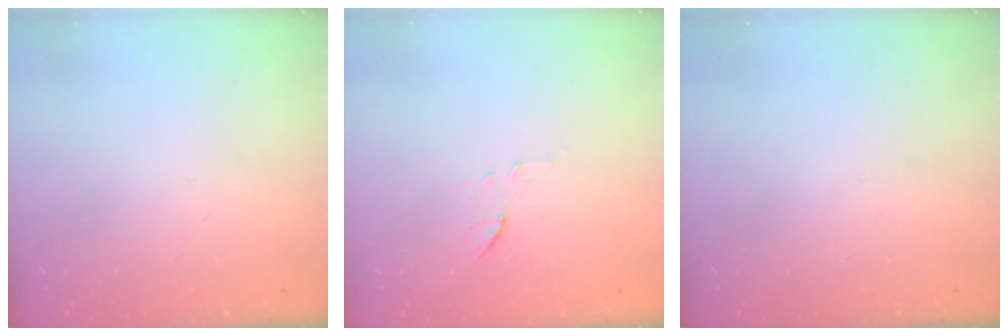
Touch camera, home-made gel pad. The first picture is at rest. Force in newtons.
{"total": 5.7, "press": 5.6, "slide": 1.3}
{"total": 0.0}